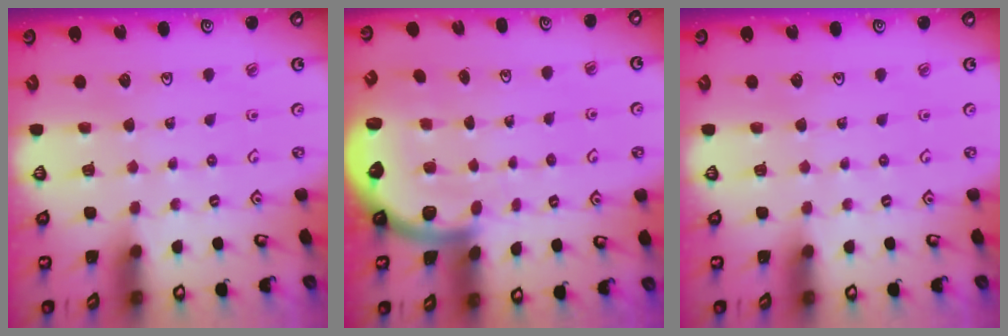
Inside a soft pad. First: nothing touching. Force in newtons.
{"total": 3.4, "press": 3.2, "slide": 1.0}
{"total": 0.0}